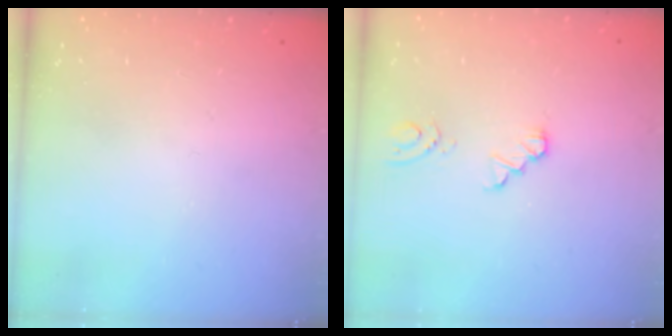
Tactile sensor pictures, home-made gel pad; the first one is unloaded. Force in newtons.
{"total": 1.8, "press": 1.8, "slide": 0.2}